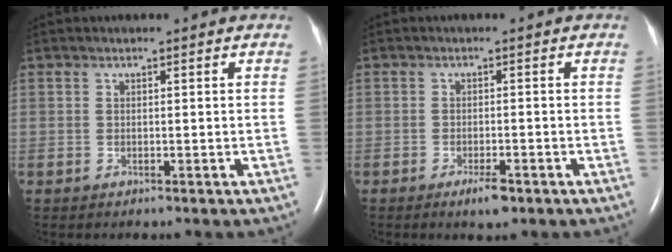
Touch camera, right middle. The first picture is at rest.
{"total": 2.7, "force": [-1.7, 0.6, 1.9], "torque": [-0.038, -0.002, -0.026]}